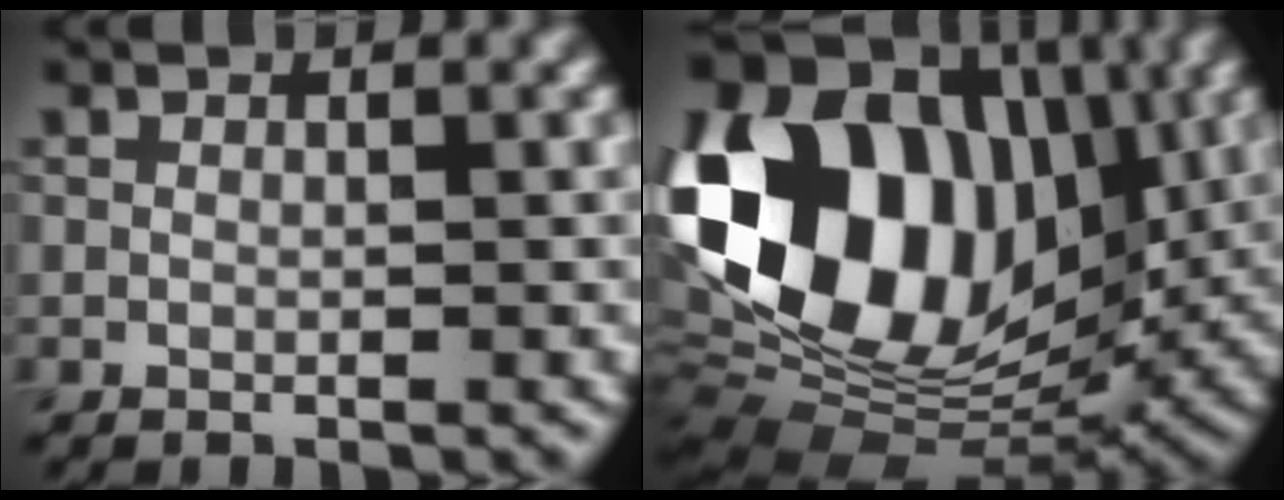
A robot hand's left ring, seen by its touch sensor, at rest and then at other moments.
{"total": 19.0, "force": [2.8, 13.9, 12.6], "torque": [-0.237, 0.018, 0.039]}